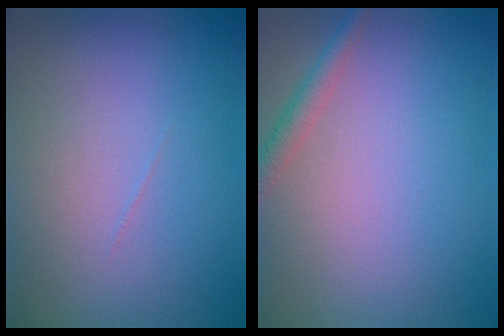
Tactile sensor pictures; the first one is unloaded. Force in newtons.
{"total": 1.8, "press": 1.8, "slide": 0.1}